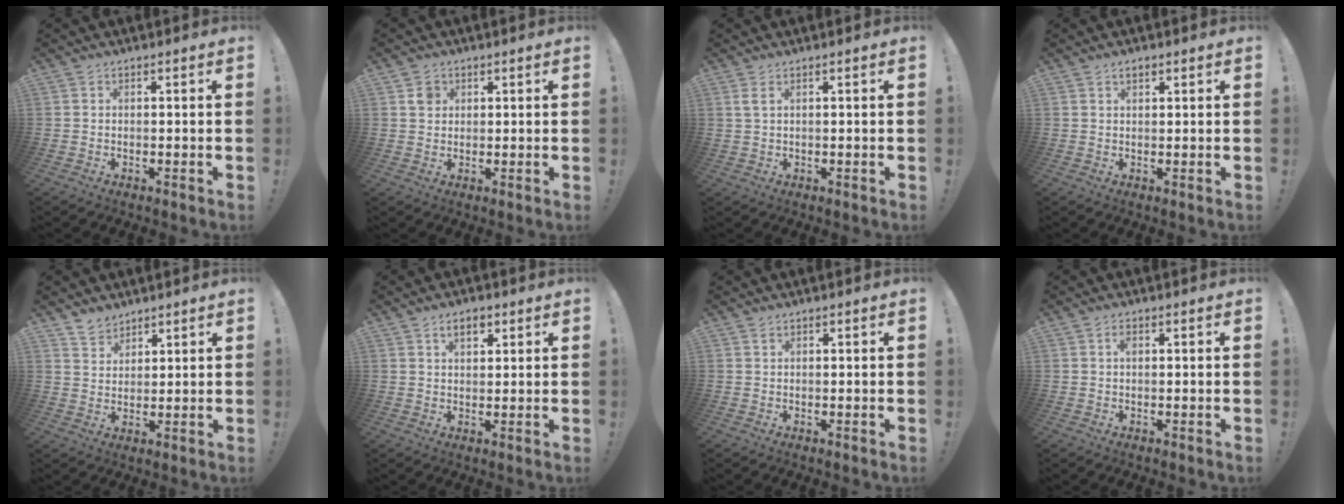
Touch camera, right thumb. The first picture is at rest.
{"total": 3.0, "force": [1.2, 2.6, 0.8], "torque": [-0.001, -0.002, 0.020]}
{"total": 2.1, "force": [1.1, 0.4, 1.7], "torque": [-0.036, 0.002, 0.020]}
{"total": 1.6, "force": [1.0, 0.8, 0.9], "torque": [-0.017, 0.002, 0.019]}
{"total": 4.9, "force": [4.2, 2.6, 0.3], "torque": [-0.002, -0.031, 0.079]}
{"total": 4.6, "force": [2.2, 2.7, 3.0], "torque": [-0.041, 0.000, 0.037]}
{"total": 0.6, "force": [0.4, 0.3, 0.4], "torque": [-0.008, 0.002, 0.007]}
{"total": 1.4, "force": [0.2, 0.9, 1.0], "torque": [-0.018, 0.005, 0.003]}